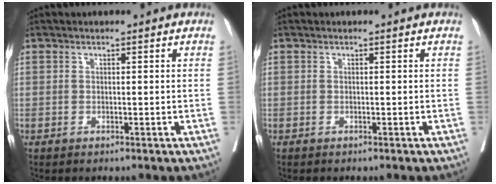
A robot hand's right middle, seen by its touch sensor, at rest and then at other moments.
{"total": 0.0}